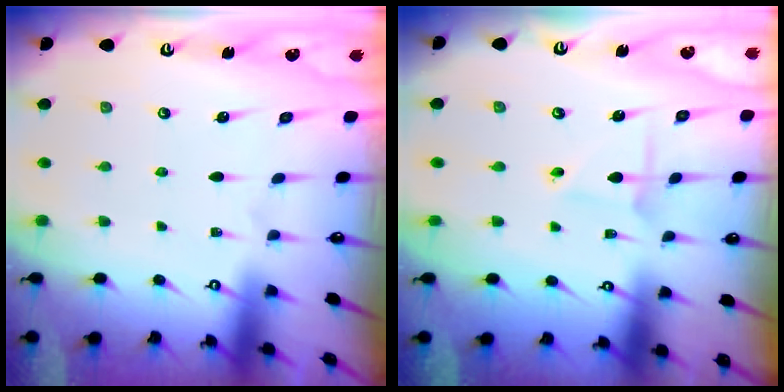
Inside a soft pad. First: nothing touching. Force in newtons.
{"total": 2.0, "press": 2.0, "slide": 0.2}